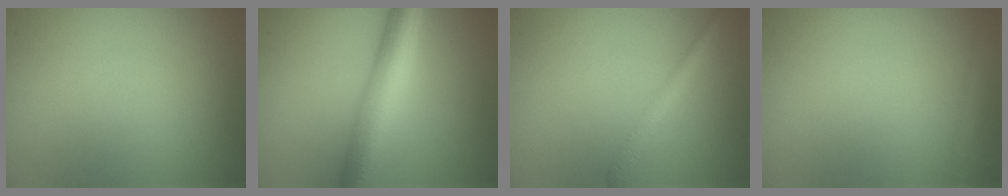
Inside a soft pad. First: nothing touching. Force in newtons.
{"total": 7.0, "press": 7.0, "slide": 0.1}
{"total": 1.8, "press": 1.8, "slide": 0.0}
{"total": 0.9, "press": 0.9, "slide": 0.1}